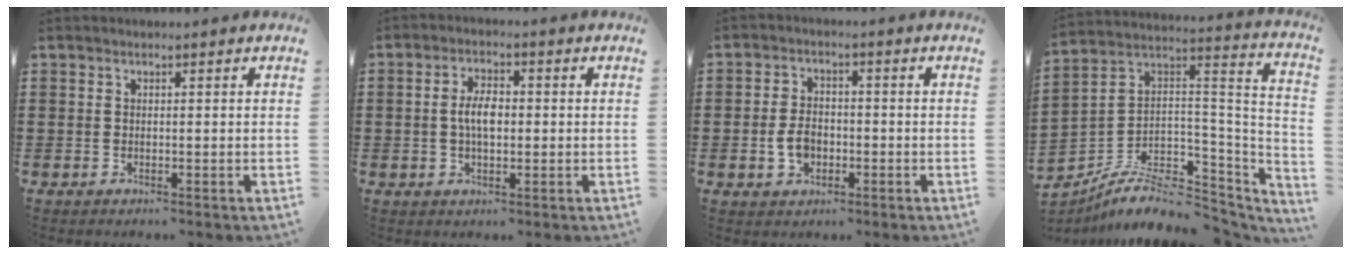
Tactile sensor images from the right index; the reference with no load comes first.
{"total": 4.8, "force": [0.0, 2.2, 4.2], "torque": [-0.081, 0.001, -0.006]}
{"total": 4.3, "force": [-1.0, 3.1, 2.9], "torque": [-0.072, 0.001, -0.022]}
{"total": 7.7, "force": [-5.4, 3.5, 4.1], "torque": [-0.072, 0.005, -0.100]}